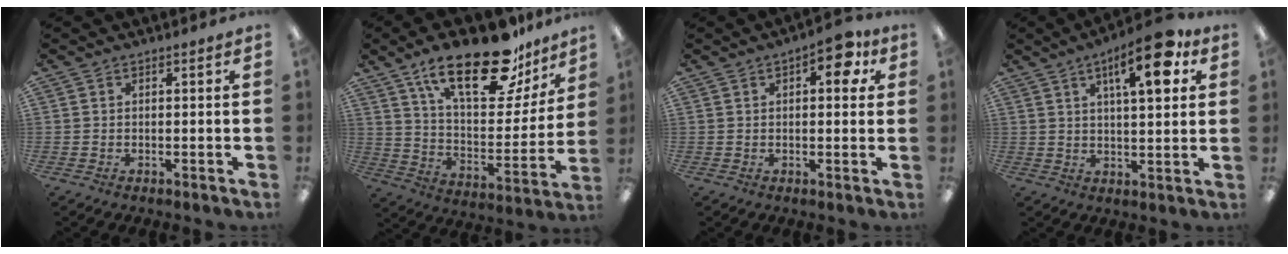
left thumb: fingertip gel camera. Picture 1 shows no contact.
{"total": 25.1, "force": [16.8, 9.9, 15.9], "torque": [-0.248, -0.097, 0.283]}
{"total": 8.0, "force": [3.2, 3.7, 6.3], "torque": [-0.077, -0.008, 0.046]}
{"total": 13.6, "force": [6.4, 4.4, 11.2], "torque": [-0.157, -0.020, 0.097]}